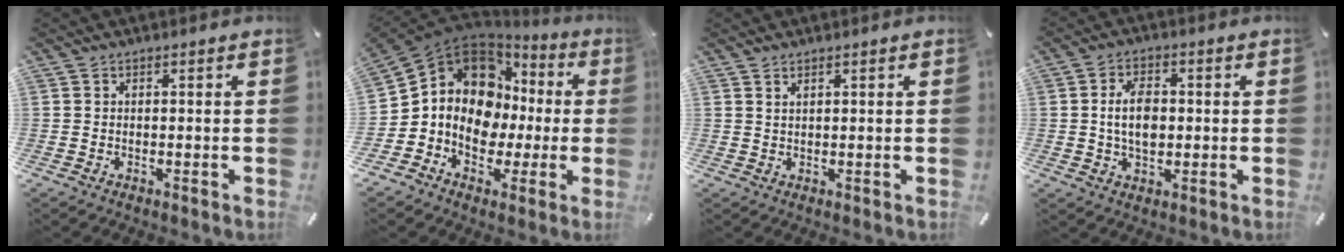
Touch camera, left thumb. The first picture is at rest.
{"total": 13.6, "force": [1.3, 11.6, 6.9], "torque": [-0.149, -0.015, 0.027]}
{"total": 1.1, "force": [0.8, 0.1, 0.8], "torque": [-0.015, -0.001, 0.014]}
{"total": 7.5, "force": [0.1, 4.8, 5.9], "torque": [-0.116, -0.001, -0.005]}